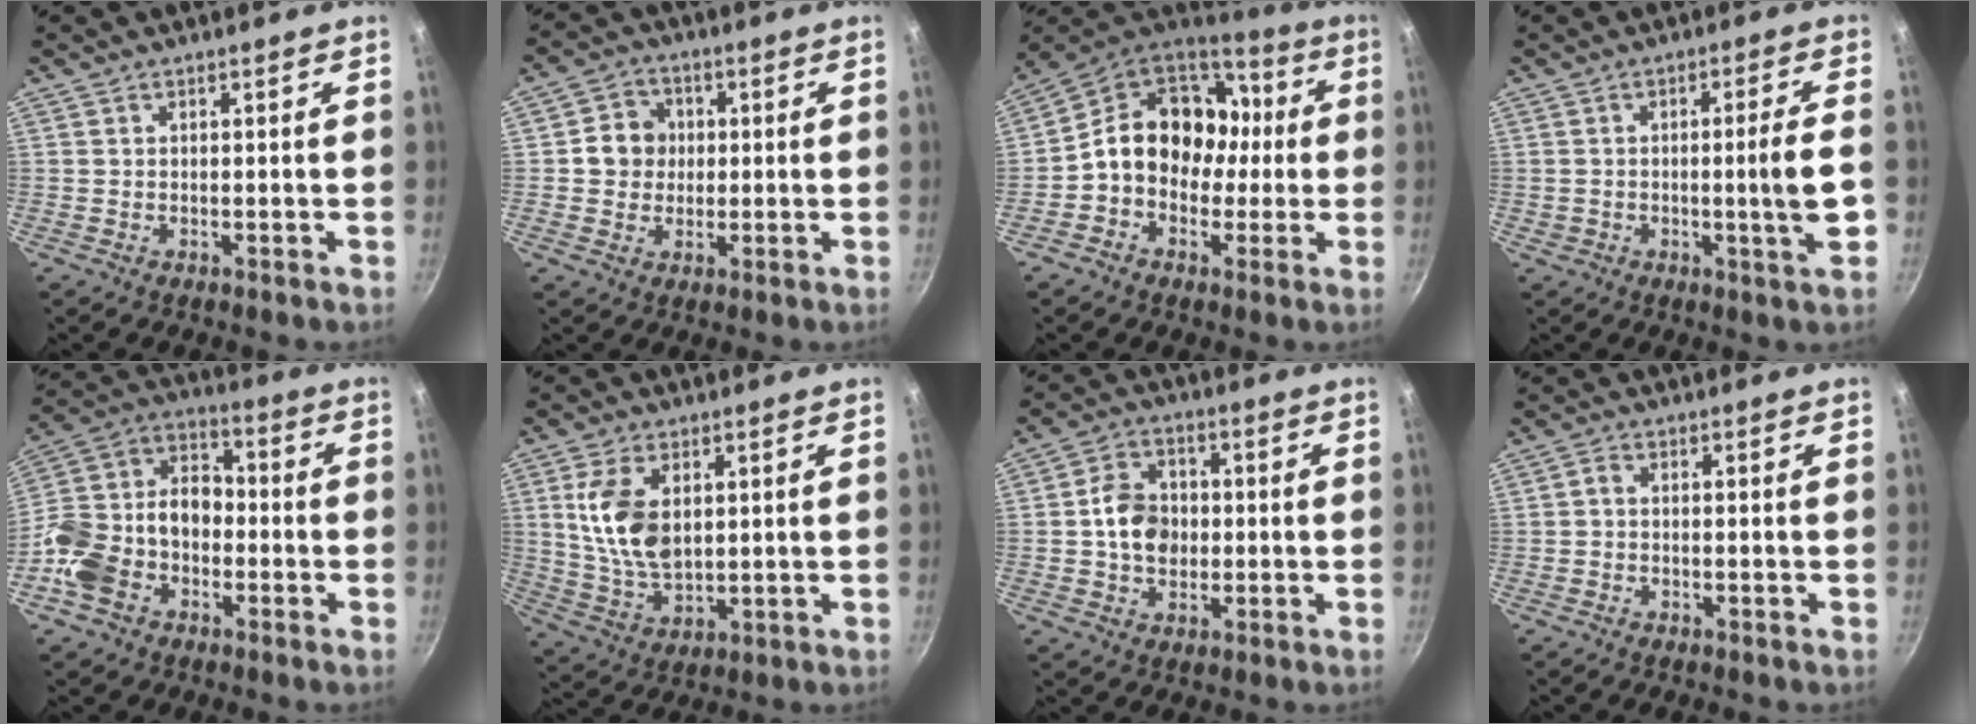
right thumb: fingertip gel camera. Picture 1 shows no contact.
{"total": 6.7, "force": [0.7, 6.2, 2.5], "torque": [-0.007, 0.006, 0.000]}
{"total": 17.2, "force": [0.0, 13.8, 10.3], "torque": [-0.125, 0.055, -0.017]}
{"total": 6.7, "force": [-1.1, 0.1, 6.7], "torque": [-0.098, 0.010, -0.013]}
{"total": 18.7, "force": [-5.8, 13.7, 11.2], "torque": [-0.194, 0.070, -0.124]}
{"total": 11.8, "force": [2.6, 6.9, 9.2], "torque": [-0.169, -0.020, 0.056]}
{"total": 8.9, "force": [-0.2, 7.0, 5.5], "torque": [-0.068, 0.014, -0.013]}
{"total": 1.4, "force": [-0.7, 0.6, 1.1], "torque": [-0.035, 0.010, -0.017]}